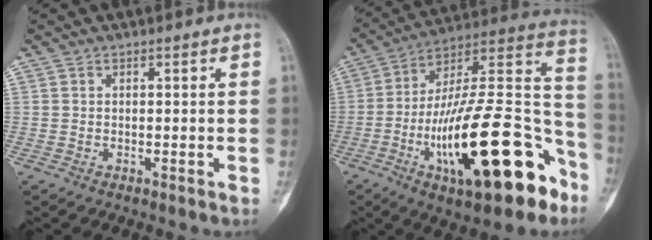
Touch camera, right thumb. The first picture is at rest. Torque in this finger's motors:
{"motor_torque": [1.08, 1.21, 2.13, -0.64, 0.33]}